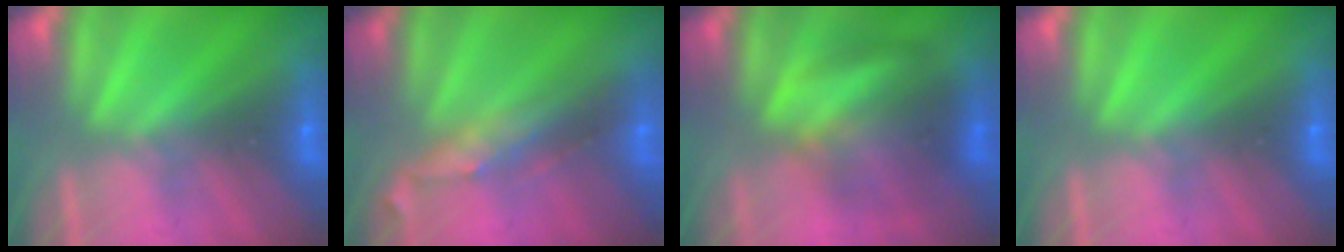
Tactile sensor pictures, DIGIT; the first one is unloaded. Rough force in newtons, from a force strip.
{"total": 2.7}
{"total": 4.6}
{"total": 0.0}